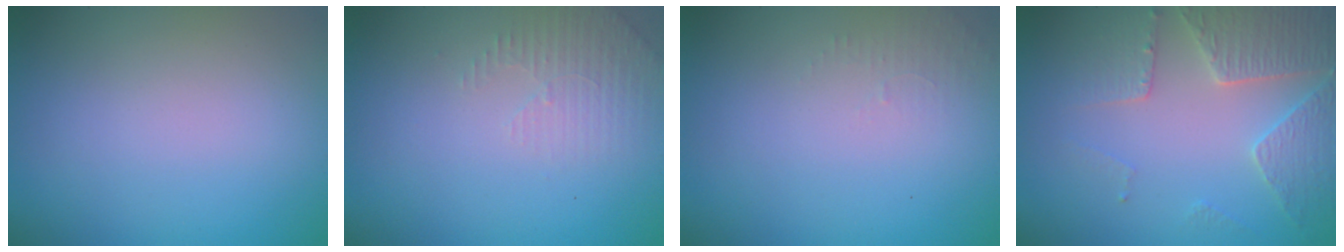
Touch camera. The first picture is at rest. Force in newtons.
{"total": 1.9, "press": 1.8, "slide": 0.6}
{"total": 1.0, "press": 0.9, "slide": 0.3}
{"total": 4.0, "press": 3.9, "slide": 0.7}